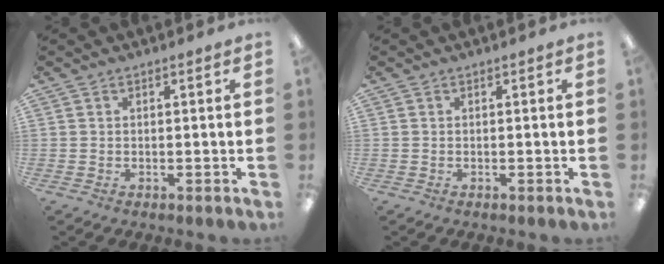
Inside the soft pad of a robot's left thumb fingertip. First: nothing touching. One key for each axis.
{"total": 0.0}